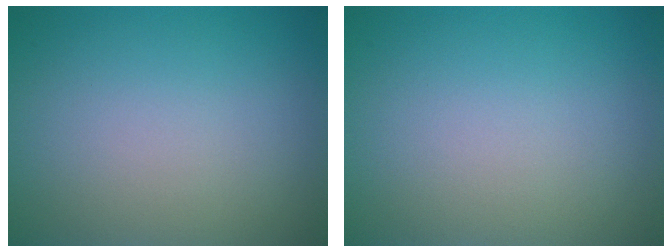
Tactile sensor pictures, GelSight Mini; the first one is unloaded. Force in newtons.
{"total": 0.0}